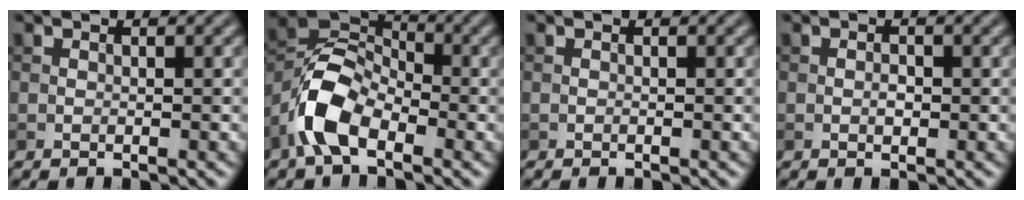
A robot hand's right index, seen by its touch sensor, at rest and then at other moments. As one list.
[{"total": 7.1, "force": [-3.4, 4.0, 4.8], "torque": [-0.094, 0.006, -0.075]}, {"total": 0.0}, {"total": 1.0, "force": [-0.1, 0.5, 0.8], "torque": [-0.013, 0.000, -0.002]}]